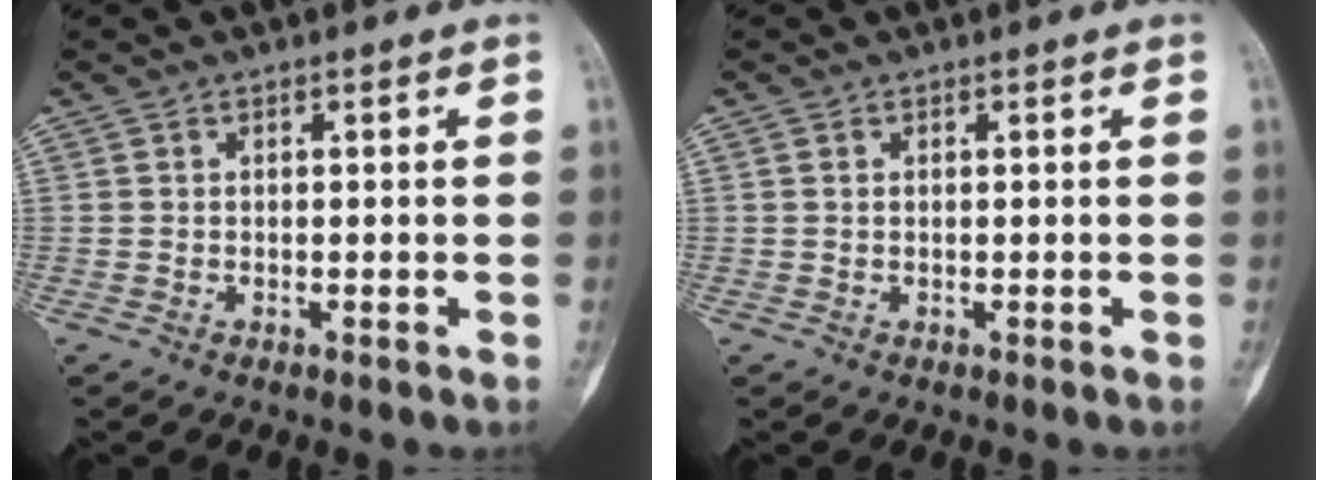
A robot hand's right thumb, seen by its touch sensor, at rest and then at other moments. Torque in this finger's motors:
{"motor_torque": [-0.26, 0.15, 0.28, 0.12, -0.06]}